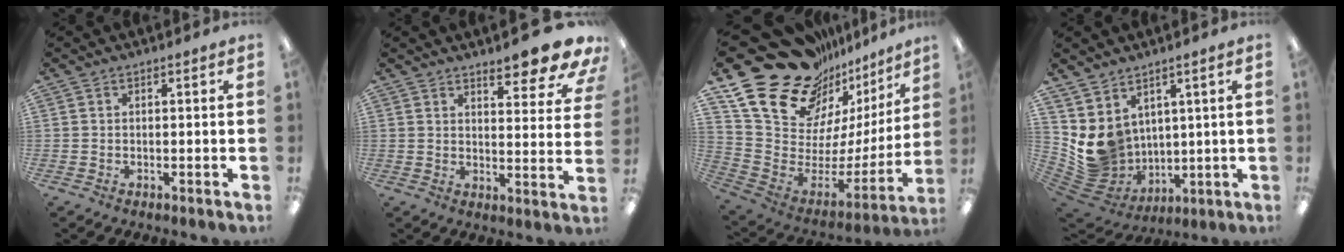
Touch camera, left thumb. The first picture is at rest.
{"total": 11.1, "force": [9.0, 2.7, 5.9], "torque": [-0.056, -0.073, 0.151]}
{"total": 25.8, "force": [17.5, 14.1, 12.7], "torque": [-0.194, -0.141, 0.340]}
{"total": 8.9, "force": [3.8, 7.8, 1.9], "torque": [-0.076, -0.042, 0.085]}